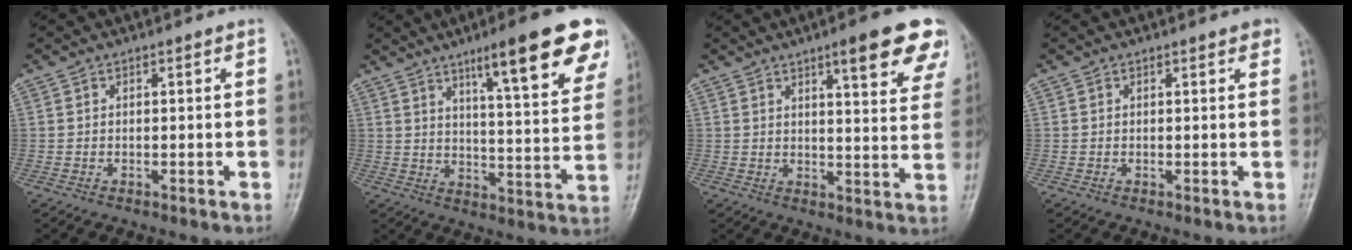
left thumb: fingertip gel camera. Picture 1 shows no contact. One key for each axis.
{"total": 17.9, "fx": 10.6, "fy": 3.2, "fz": 14.1, "tx": -0.163, "ty": -0.043, "tz": 0.151}
{"total": 13.6, "fx": 8.4, "fy": 3.2, "fz": 10.3, "tx": -0.099, "ty": -0.037, "tz": 0.098}
{"total": 1.5, "fx": 0.9, "fy": 0.6, "fz": 1.0, "tx": -0.009, "ty": -0.002, "tz": 0.008}